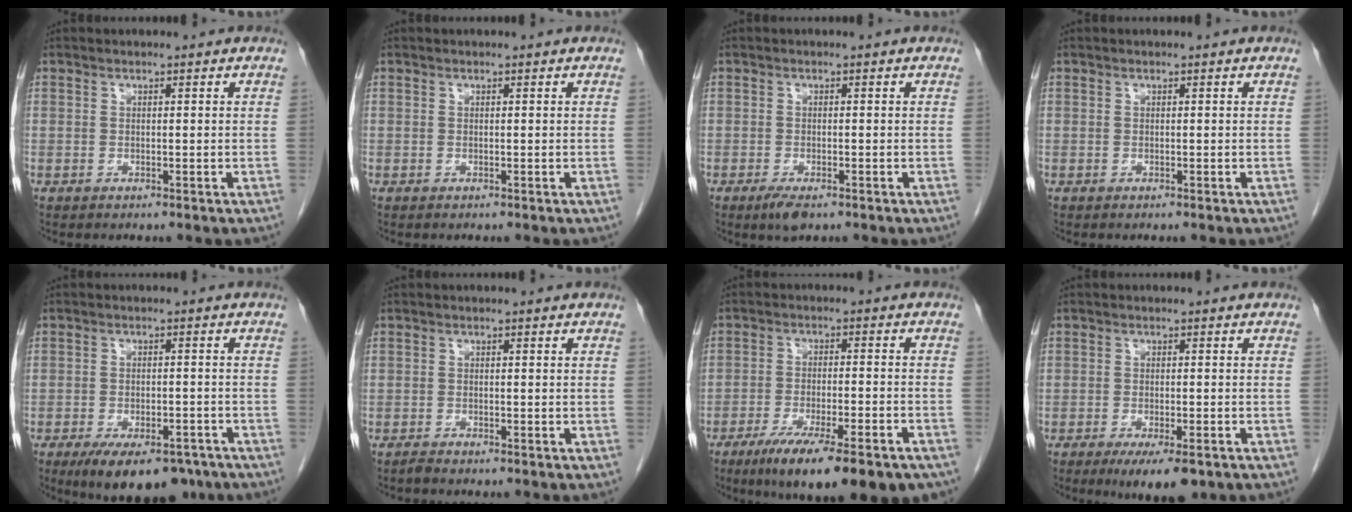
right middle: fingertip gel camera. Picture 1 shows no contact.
{"total": 0.0}
{"total": 2.8, "force": [-1.8, 0.8, 2.0], "torque": [-0.042, -0.005, -0.028]}
{"total": 0.0}
{"total": 11.4, "force": [-8.3, 4.6, 6.4], "torque": [-0.090, -0.005, -0.122]}
{"total": 0.8, "force": [-0.8, -0.1, 0.2], "torque": [-0.012, -0.003, -0.016]}
{"total": 17.7, "force": [-12.5, 3.3, 12.1], "torque": [-0.140, -0.022, -0.186]}
{"total": 6.3, "force": [-4.0, 1.7, 4.6], "torque": [-0.064, -0.012, -0.057]}